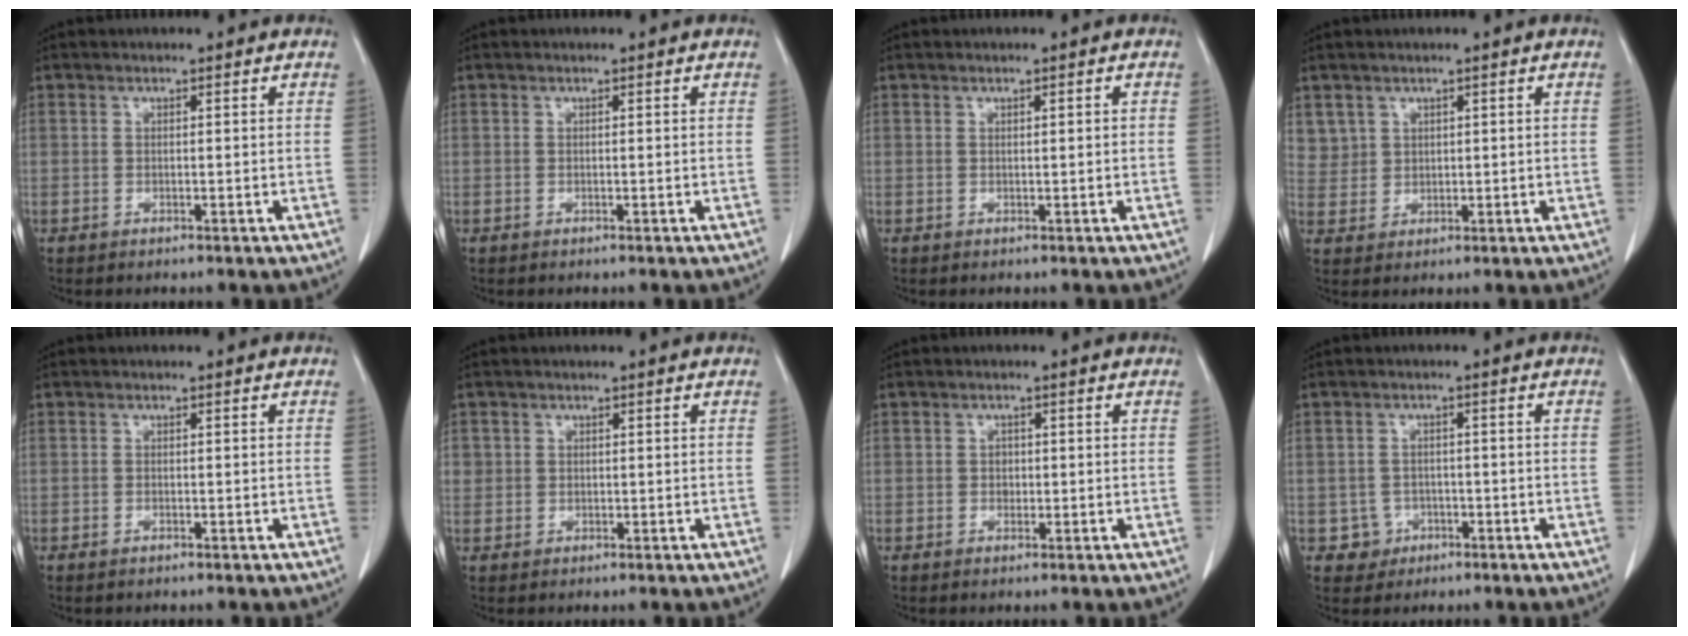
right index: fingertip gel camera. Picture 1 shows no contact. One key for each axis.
{"total": 0.0}
{"total": 0.6, "fx": 0.1, "fy": -0.1, "fz": 0.6, "tx": -0.013, "ty": -0.001, "tz": 0.005}
{"total": 3.9, "fx": 2.2, "fy": 3.2, "fz": -0.3, "tx": 0.019, "ty": 0.002, "tz": 0.044}
{"total": 0.5, "fx": -0.4, "fy": 0.0, "fz": 0.3, "tx": -0.012, "ty": -0.002, "tz": -0.004}
{"total": 1.6, "fx": 0.4, "fy": 1.5, "fz": 0.2, "tx": 0.009, "ty": 0.007, "tz": 0.006}
{"total": 1.2, "fx": -0.1, "fy": 1.1, "fz": 0.6, "tx": -0.009, "ty": 0.003, "tz": -0.001}
{"total": 3.1, "fx": -1.3, "fy": 2.8, "fz": -0.2, "tx": 0.012, "ty": 0.014, "tz": -0.015}